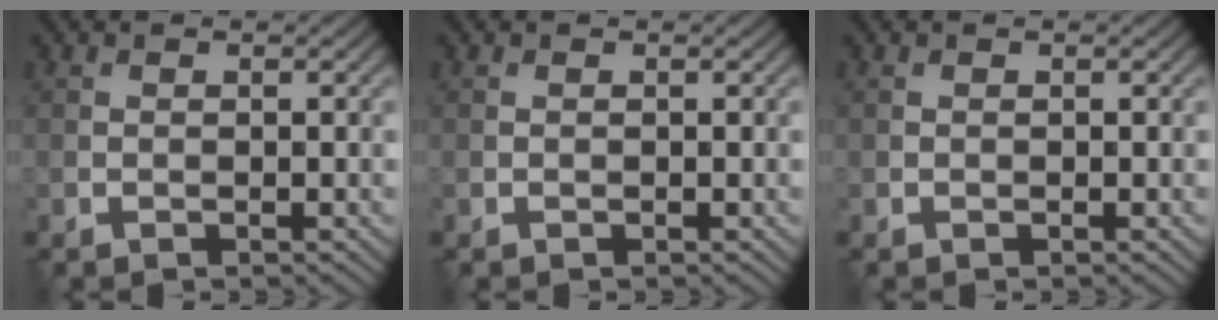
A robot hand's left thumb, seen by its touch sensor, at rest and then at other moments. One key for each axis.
{"total": 0.0}
{"total": 0.0}